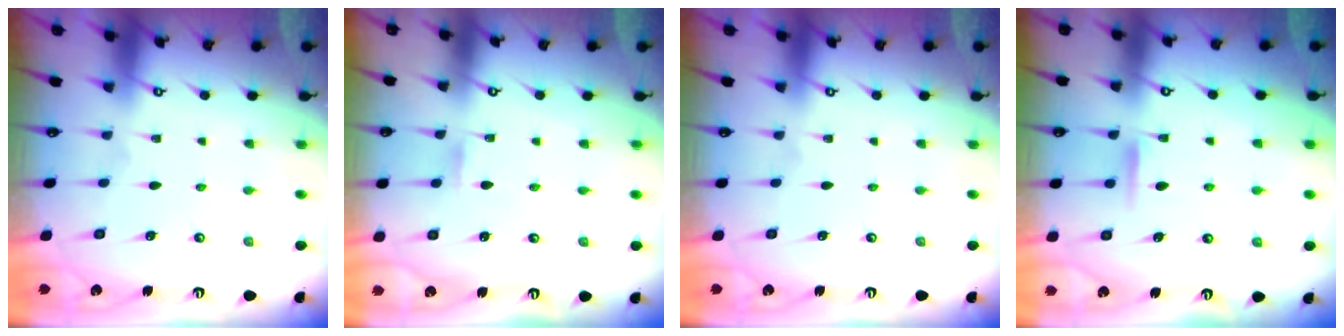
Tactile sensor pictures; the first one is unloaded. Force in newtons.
{"total": 1.3, "press": 1.3, "slide": 0.1}
{"total": 0.0}
{"total": 5.8, "press": 5.7, "slide": 0.9}